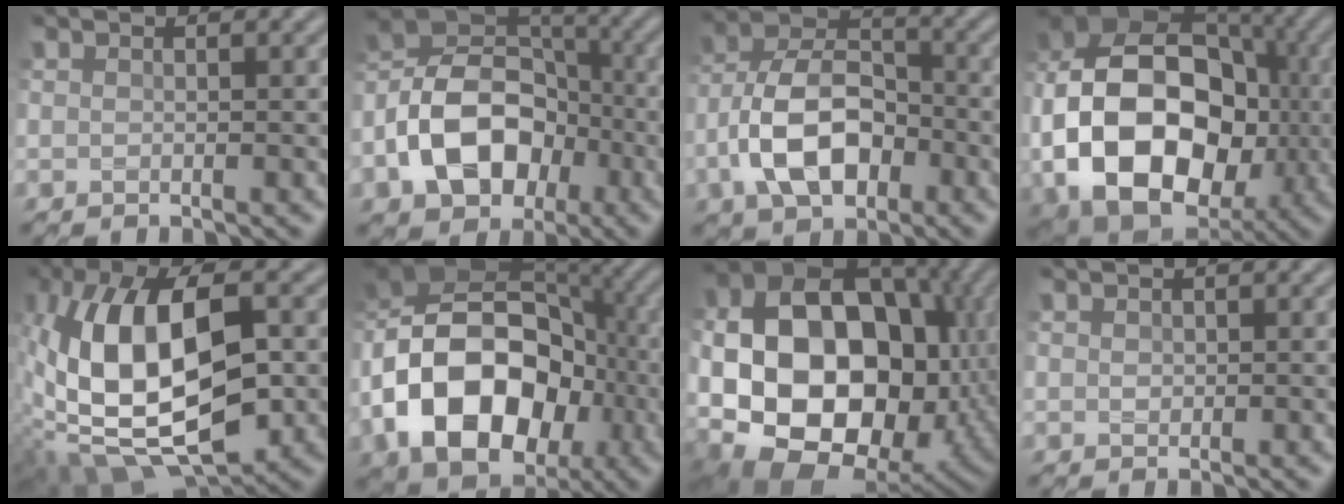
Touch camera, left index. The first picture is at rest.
{"total": 11.9, "force": [-3.9, 8.4, 7.5], "torque": [-0.141, -0.002, -0.077]}
{"total": 8.8, "force": [-2.8, 5.3, 6.4], "torque": [-0.129, 0.015, -0.058]}
{"total": 17.6, "force": [-2.4, 13.1, 11.6], "torque": [-0.223, -0.009, -0.032]}
{"total": 15.7, "force": [-0.6, 8.0, 13.5], "torque": [-0.266, 0.012, -0.013]}
{"total": 15.1, "force": [-4.1, 10.5, 10.0], "torque": [-0.185, -0.005, -0.072]}
{"total": 21.6, "force": [-0.9, 16.5, 13.9], "torque": [-0.257, -0.021, -0.023]}
{"total": 1.3, "force": [0.4, 1.0, 0.7], "torque": [0.000, 0.006, 0.000]}